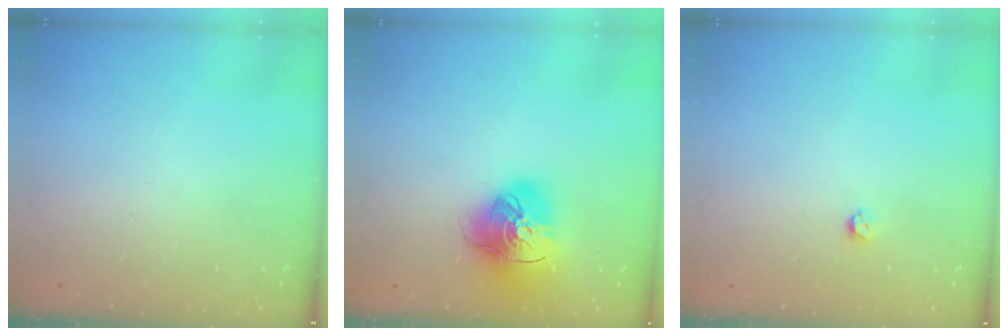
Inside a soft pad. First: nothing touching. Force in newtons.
{"total": 16.2, "press": 16.1, "slide": 1.7}
{"total": 3.2, "press": 3.2, "slide": 0.5}